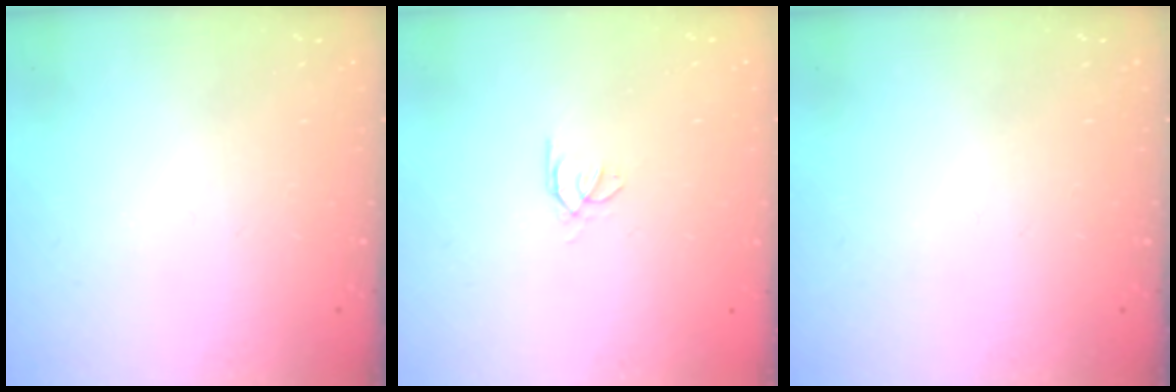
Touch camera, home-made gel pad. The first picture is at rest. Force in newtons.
{"total": 0.5, "press": 0.4, "slide": 0.3}
{"total": 0.0}